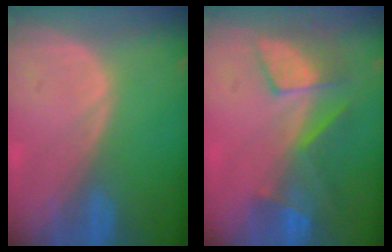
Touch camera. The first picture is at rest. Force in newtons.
{"total": 8.1, "press": 7.2, "slide": 3.9}